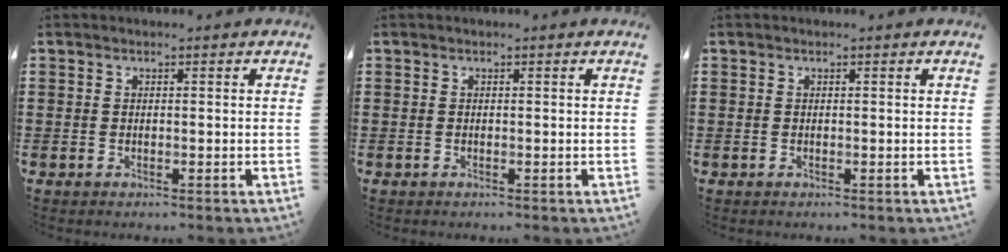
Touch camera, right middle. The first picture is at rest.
{"total": 0.0}
{"total": 0.0}